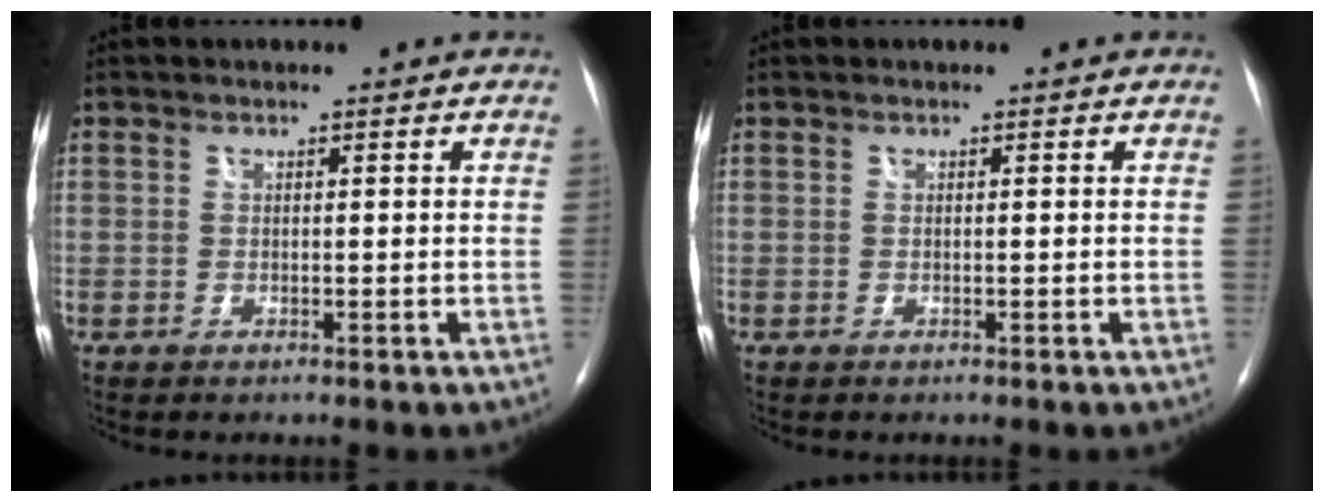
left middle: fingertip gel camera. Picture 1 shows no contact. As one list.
[{"total": 0.0}]